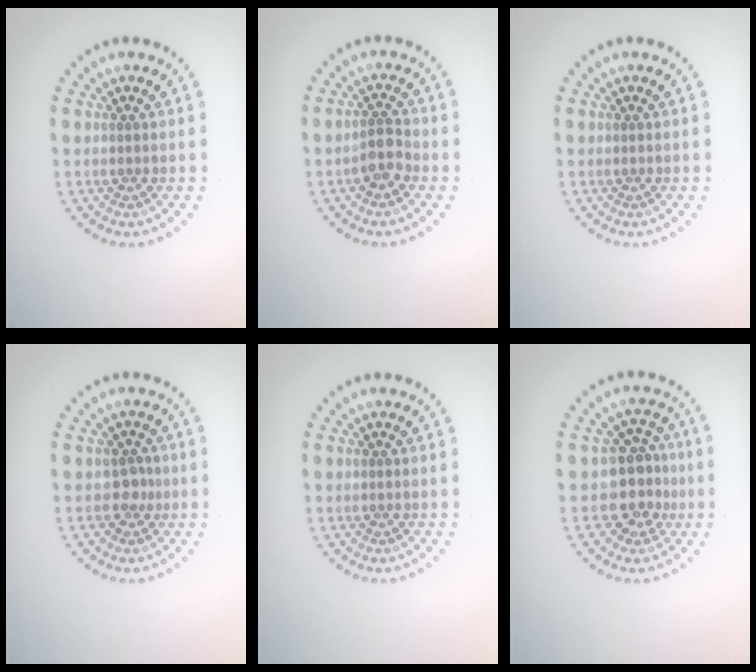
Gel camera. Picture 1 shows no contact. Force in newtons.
{"total": 2.1, "press": 1.8, "slide": 1.0}
{"total": 0.0}
{"total": 1.4, "press": 1.1, "slide": 0.9}
{"total": 0.0}
{"total": 3.5, "press": 3.1, "slide": 1.6}